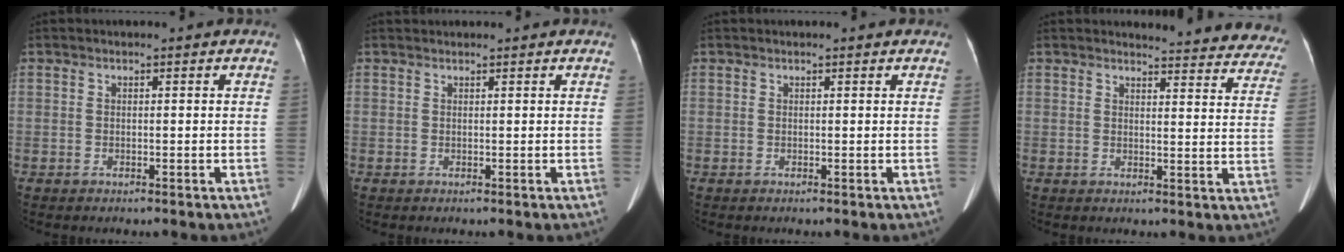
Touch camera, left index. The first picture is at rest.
{"total": 1.9, "force": [1.8, 0.5, 0.1], "torque": [-0.009, 0.031, 0.025]}
{"total": 1.4, "force": [1.4, 0.2, 0.4], "torque": [-0.012, 0.010, 0.015]}
{"total": 17.9, "force": [17.3, 3.0, 3.4], "torque": [-0.008, -0.086, 0.163]}